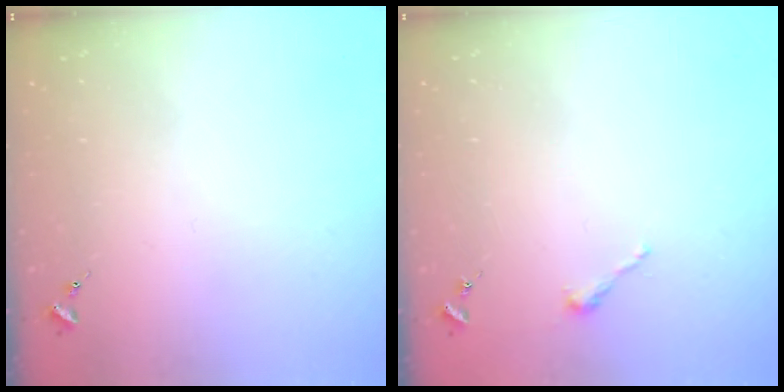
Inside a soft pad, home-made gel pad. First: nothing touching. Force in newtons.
{"total": 2.5, "press": 2.5, "slide": 0.2}